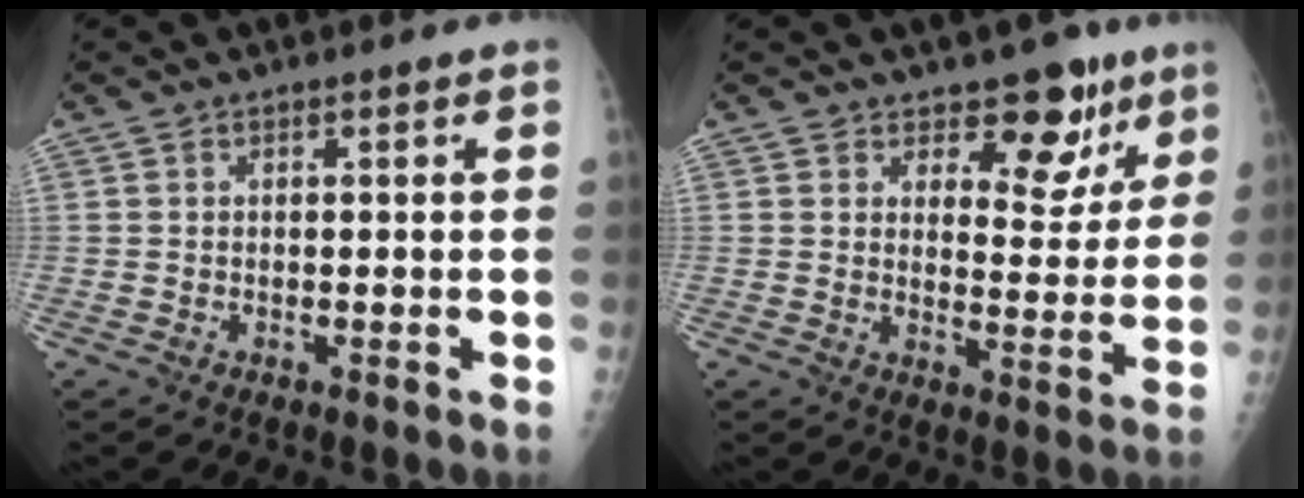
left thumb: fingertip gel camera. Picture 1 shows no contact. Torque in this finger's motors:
{"motor_torque": [-0.15, 0.52, -0.26, 0.02, 0.06]}